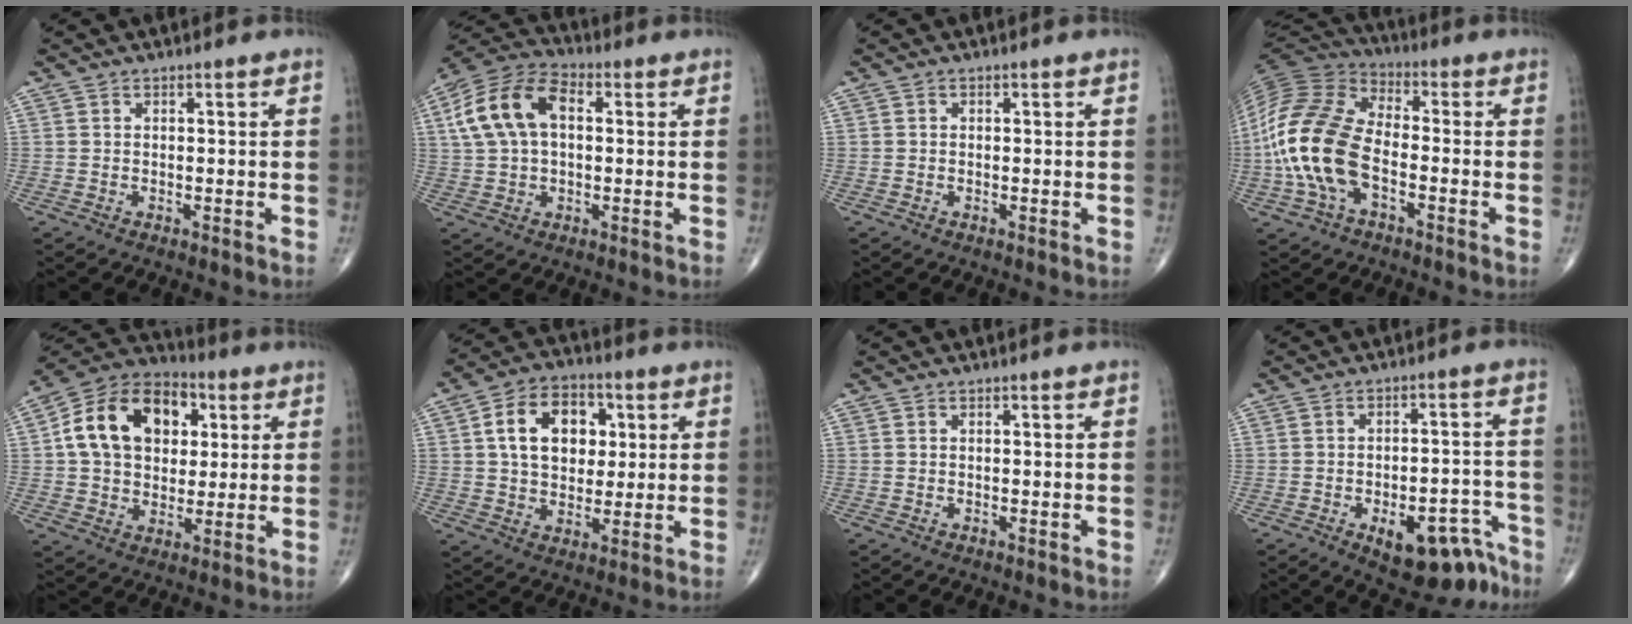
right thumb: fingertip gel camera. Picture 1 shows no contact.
{"total": 13.5, "force": [2.5, 8.4, 10.3], "torque": [-0.201, 0.032, 0.039]}
{"total": 0.0}
{"total": 18.2, "force": [-4.0, 10.3, 14.5], "torque": [-0.306, 0.029, -0.078]}
{"total": 18.5, "force": [4.3, 13.2, 12.2], "torque": [-0.179, 0.011, 0.067]}
{"total": 13.6, "force": [3.1, 9.6, 9.2], "torque": [-0.112, 0.006, 0.047]}
{"total": 0.0}
{"total": 13.3, "force": [-8.6, 6.2, 8.1], "torque": [-0.072, 0.074, -0.115]}